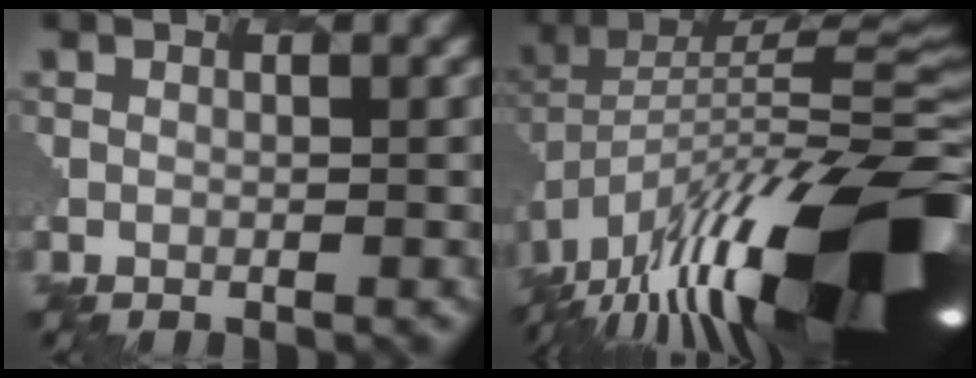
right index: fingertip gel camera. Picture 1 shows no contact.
{"total": 15.9, "force": [-7.2, 4.7, 13.4], "torque": [-0.222, 0.022, -0.135]}